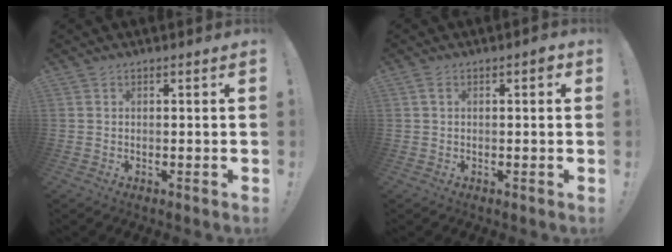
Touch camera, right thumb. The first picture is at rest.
{"total": 2.5, "force": [0.2, 1.2, 2.2], "torque": [-0.029, 0.003, 0.000]}